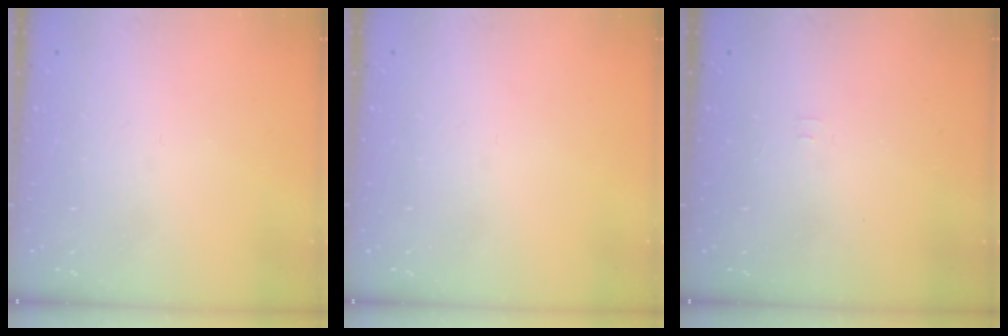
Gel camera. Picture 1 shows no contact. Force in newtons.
{"total": 0.0}
{"total": 3.4, "press": 3.3, "slide": 0.4}